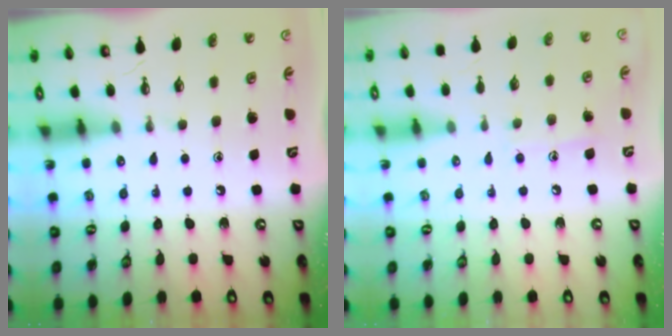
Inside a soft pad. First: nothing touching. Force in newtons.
{"total": 6.3, "press": 6.3, "slide": 0.5}